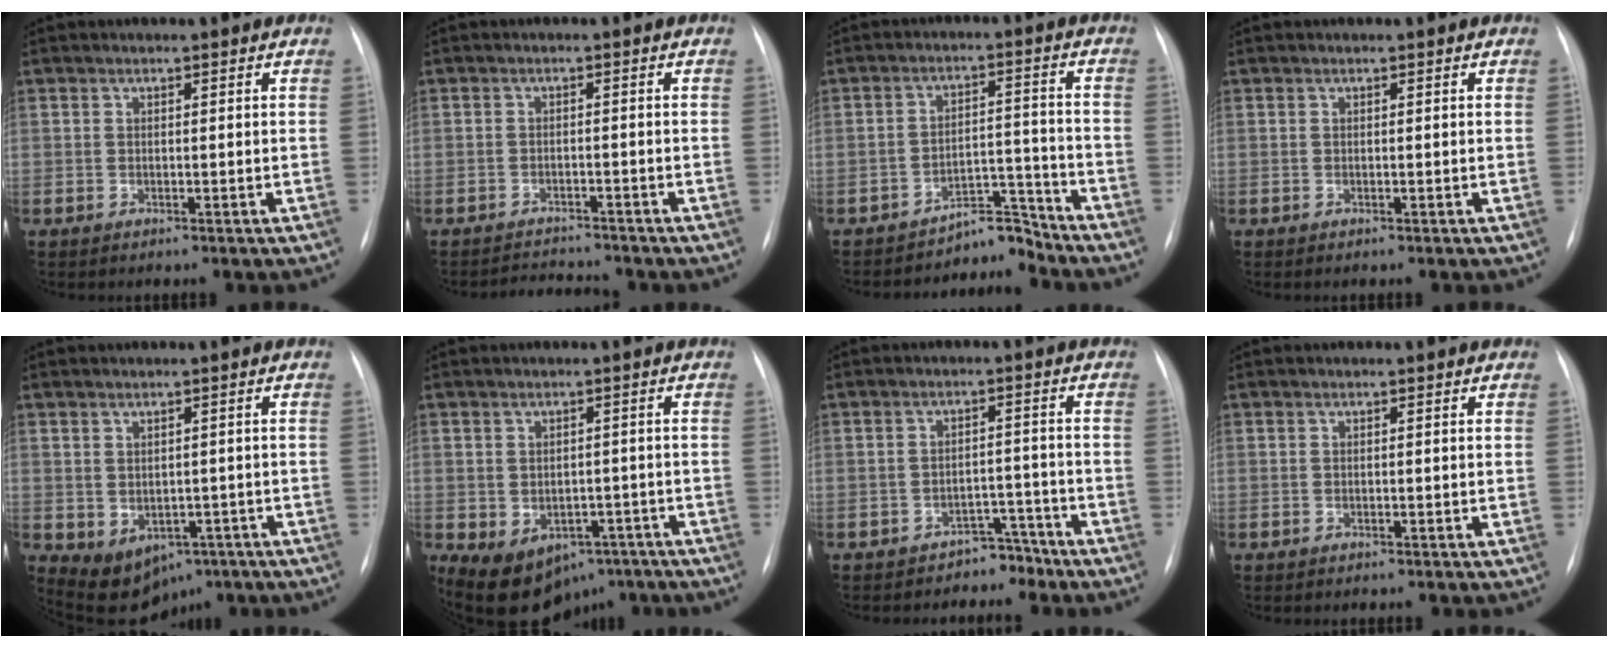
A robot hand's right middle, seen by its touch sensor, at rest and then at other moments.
{"total": 3.5, "force": [-3.5, 0.0, -0.1], "torque": [-0.003, -0.008, -0.054]}
{"total": 5.2, "force": [-5.2, 0.8, -0.5], "torque": [0.015, 0.037, -0.076]}
{"total": 0.0}
{"total": 7.3, "force": [-3.5, 5.3, 3.7], "torque": [-0.051, 0.009, -0.037]}
{"total": 11.2, "force": [-6.4, 7.8, 4.9], "torque": [-0.078, 0.018, -0.082]}
{"total": 3.7, "force": [-3.3, 1.8, -0.1], "torque": [0.009, 0.015, -0.044]}
{"total": 0.0}